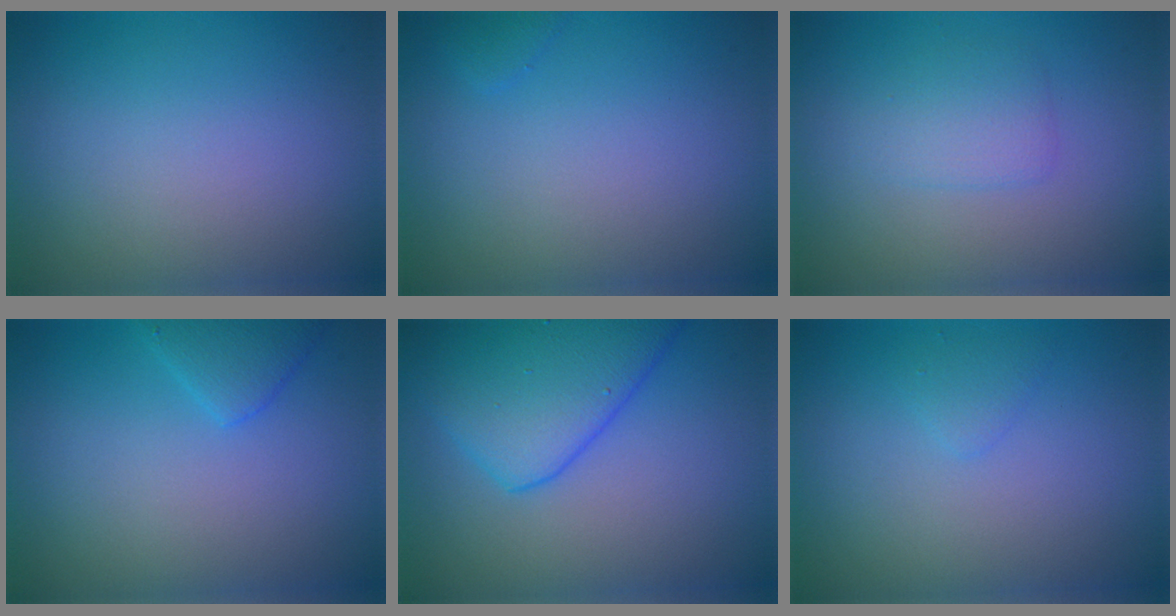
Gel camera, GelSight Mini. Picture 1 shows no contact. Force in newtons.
{"total": 0.7, "press": 0.7, "slide": 0.0}
{"total": 1.9, "press": 1.9, "slide": 0.1}
{"total": 2.1, "press": 2.1, "slide": 0.1}
{"total": 7.4, "press": 7.4, "slide": 0.4}
{"total": 0.9, "press": 0.9, "slide": 0.0}